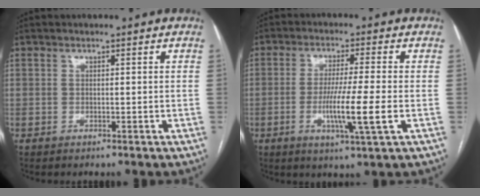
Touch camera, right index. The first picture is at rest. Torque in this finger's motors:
{"motor_torque": [1.85, 0.28, 0.66, 0.17]}